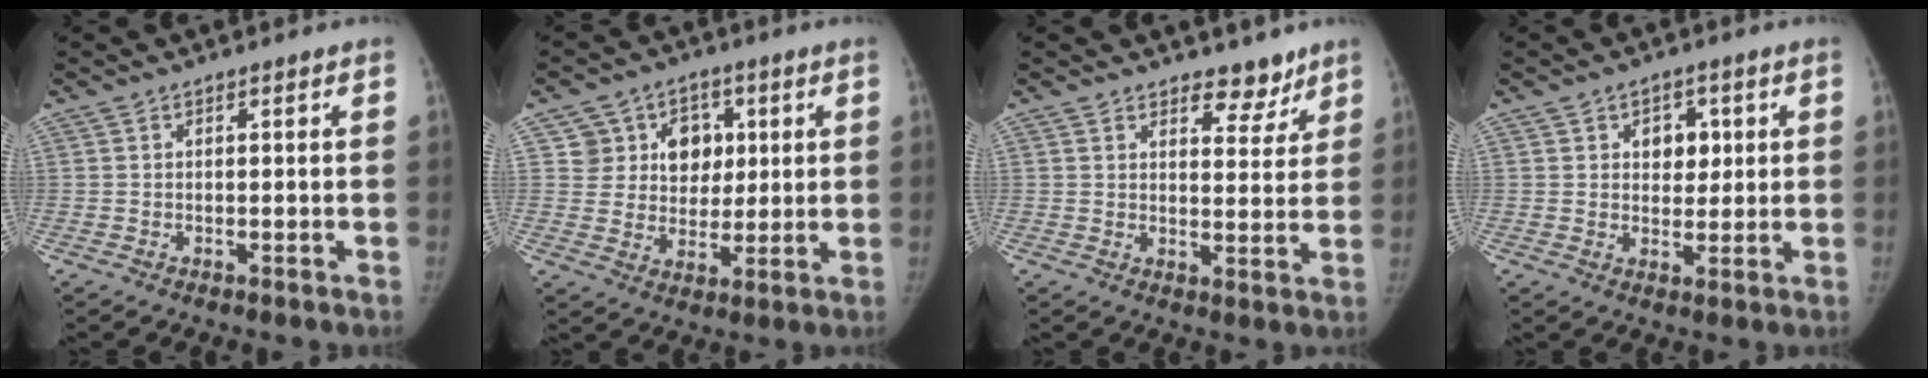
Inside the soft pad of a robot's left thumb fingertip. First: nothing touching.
{"total": 9.9, "force": [3.2, 8.9, 3.0], "torque": [0.007, -0.001, 0.051]}
{"total": 5.7, "force": [4.3, 3.1, 2.0], "torque": [0.009, -0.029, 0.062]}
{"total": 5.6, "force": [1.7, 4.2, 3.3], "torque": [-0.011, -0.006, 0.023]}